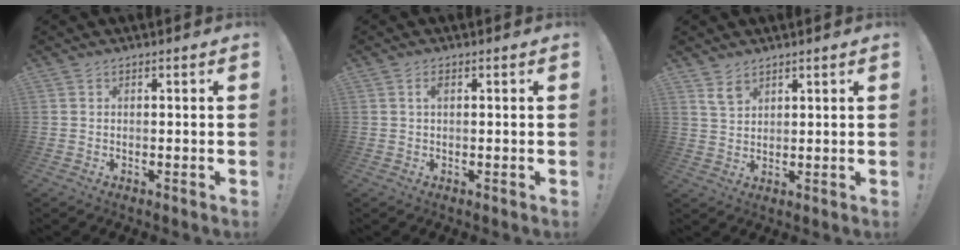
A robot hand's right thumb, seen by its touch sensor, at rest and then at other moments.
{"total": 1.5, "force": [0.3, 0.7, 1.3], "torque": [-0.026, 0.005, 0.004]}
{"total": 4.6, "force": [3.3, 2.7, 1.7], "torque": [-0.025, -0.016, 0.064]}